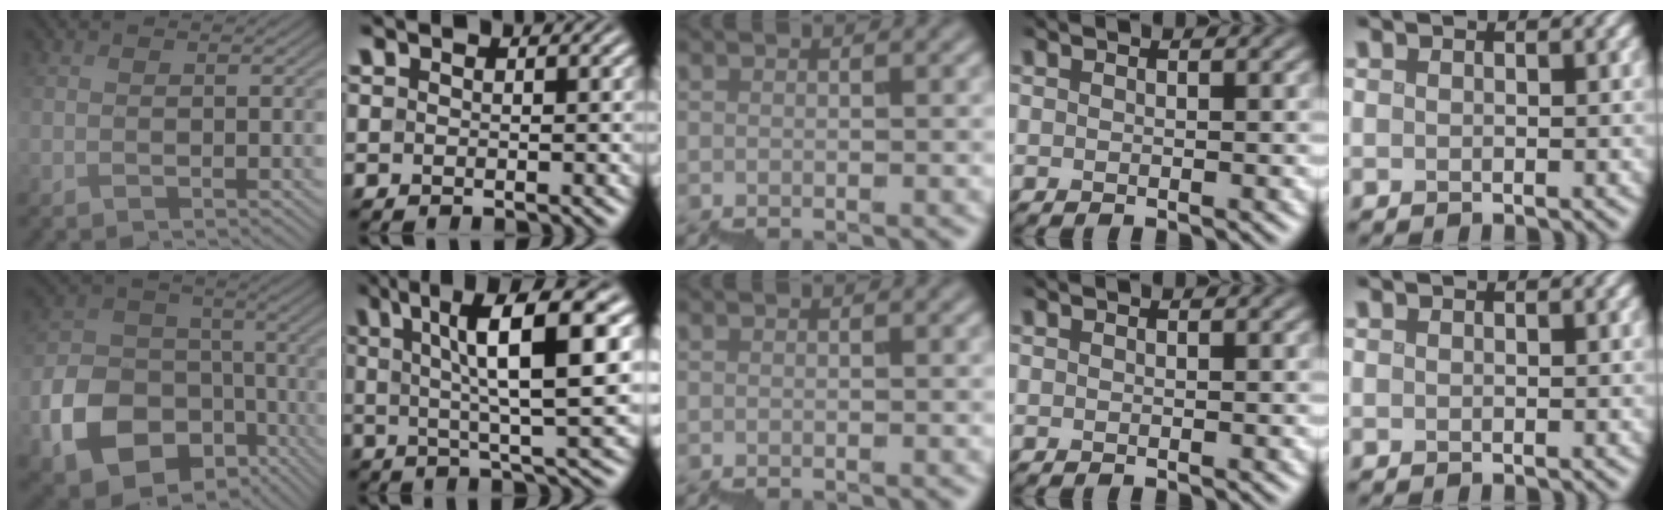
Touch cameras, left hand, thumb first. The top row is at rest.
{"thumb": {"total": 13.6, "force": [-5.6, 10.2, 7.0], "torque": [-0.166, -0.039, -0.100]}, "index": {"total": 11.6, "force": [3.3, 2.6, 10.8], "torque": [-0.147, 0.018, 0.046]}}